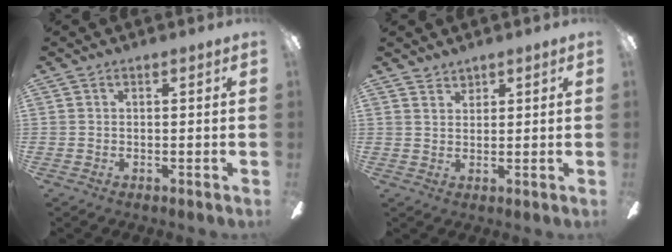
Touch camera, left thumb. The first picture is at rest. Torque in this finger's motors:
{"motor_torque": [0.05, -0.02, -0.17, -0.19, 0.01]}